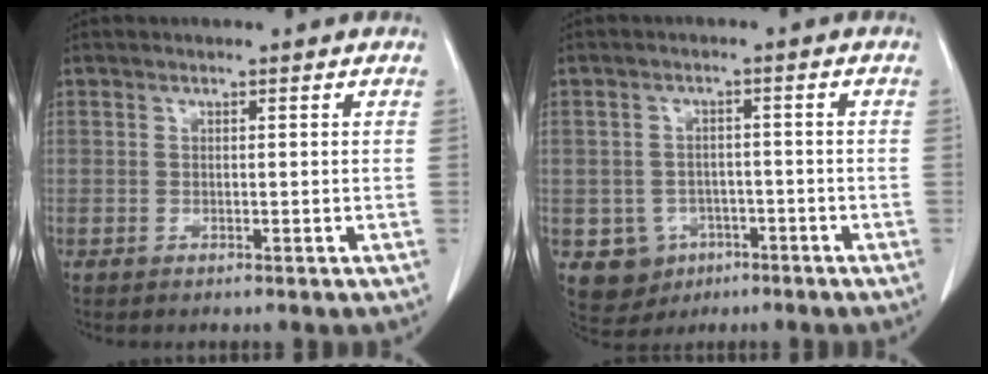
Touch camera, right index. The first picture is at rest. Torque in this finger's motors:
{"motor_torque": [-0.22, 0.06, -0.71, -0.20]}